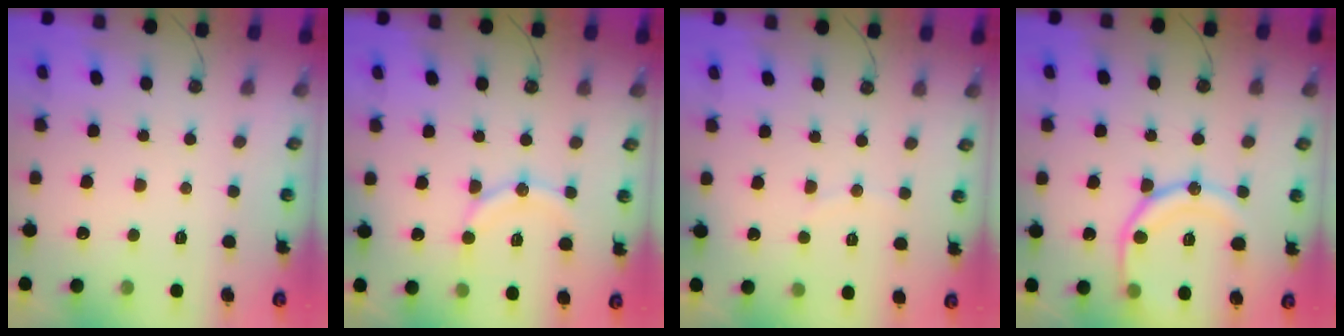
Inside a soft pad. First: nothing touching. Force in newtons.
{"total": 12.3, "press": 12.0, "slide": 2.7}
{"total": 2.6, "press": 2.6, "slide": 0.3}
{"total": 17.2, "press": 17.1, "slide": 2.0}